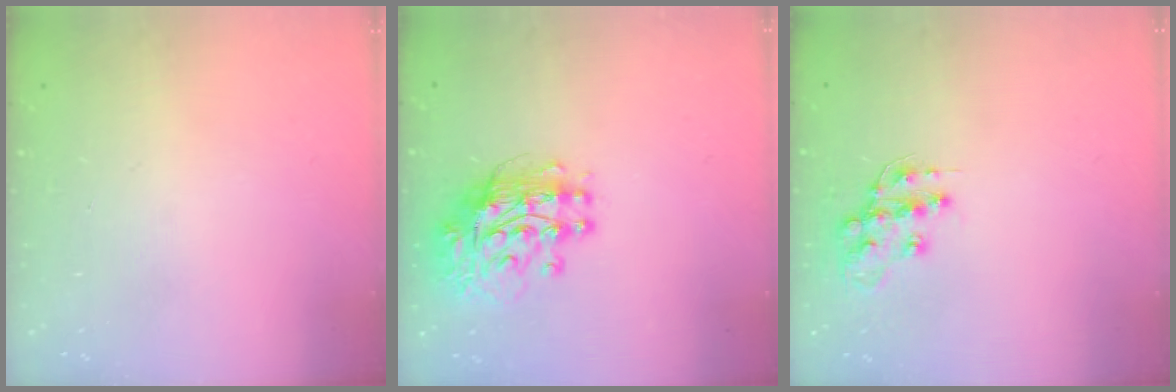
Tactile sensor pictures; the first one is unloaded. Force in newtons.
{"total": 12.3, "press": 12.2, "slide": 1.1}
{"total": 12.7, "press": 12.6, "slide": 0.9}